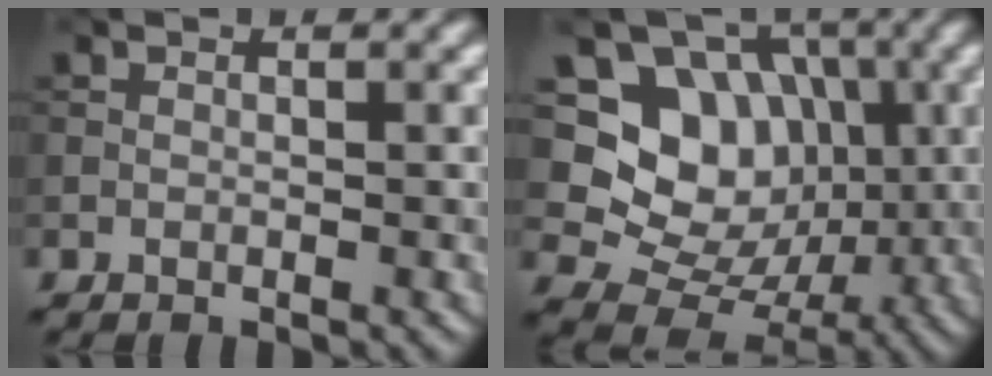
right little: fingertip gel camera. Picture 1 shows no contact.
{"total": 9.0, "force": [1.3, 7.7, 4.6], "torque": [-0.063, -0.008, 0.007]}